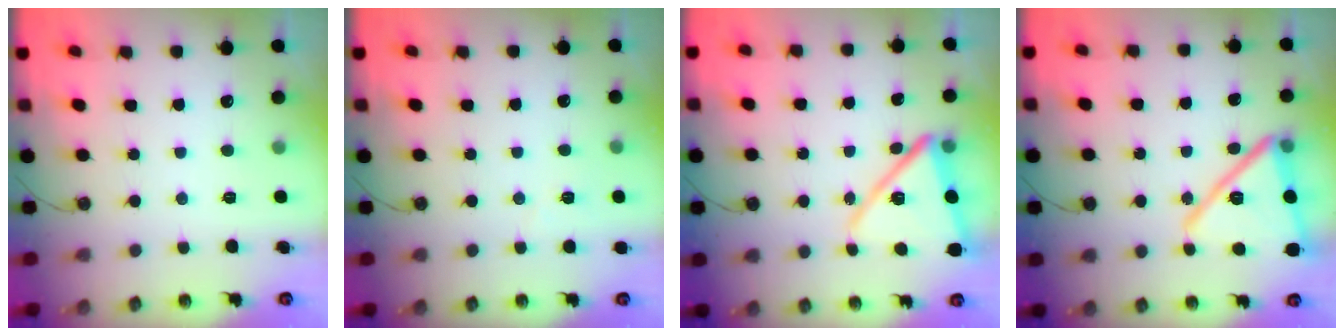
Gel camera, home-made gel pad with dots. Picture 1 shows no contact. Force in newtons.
{"total": 4.1, "press": 3.7, "slide": 1.8}
{"total": 15.3, "press": 15.2, "slide": 2.0}
{"total": 17.9, "press": 16.8, "slide": 6.2}